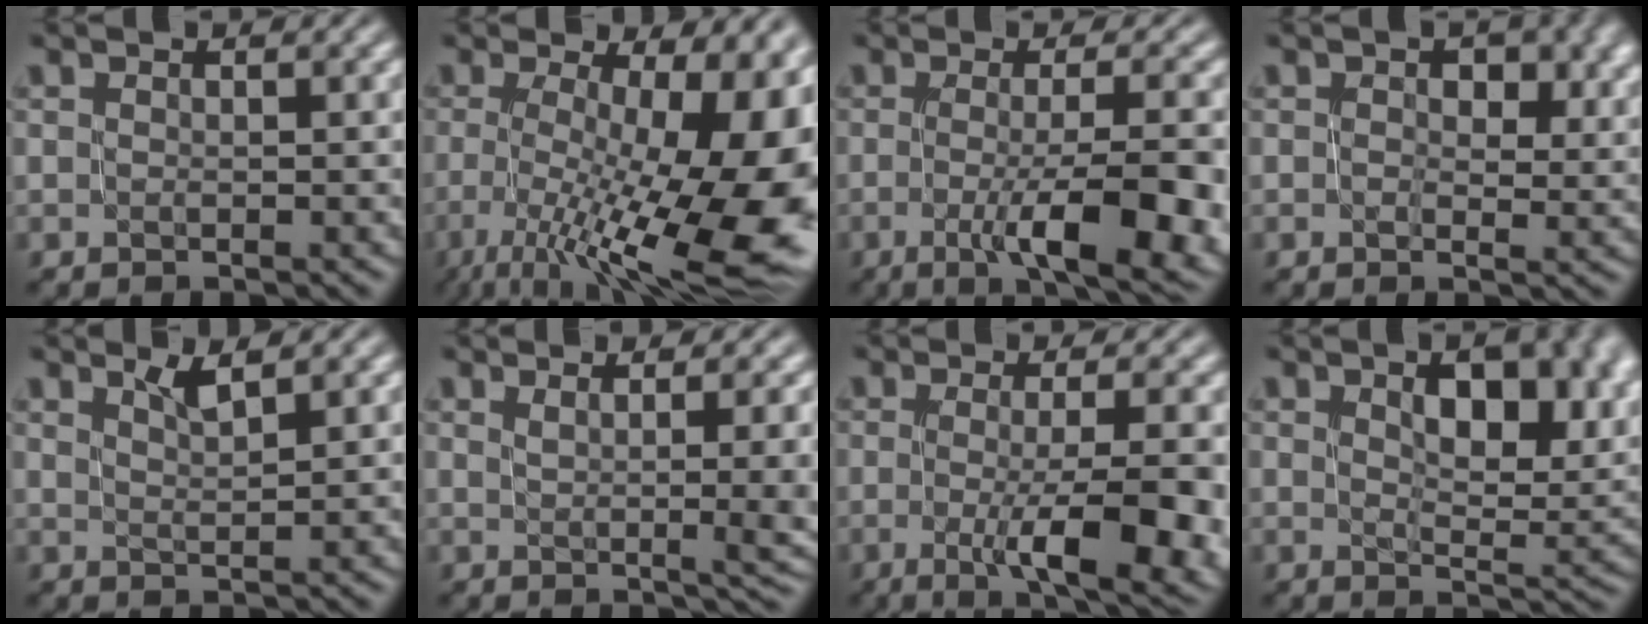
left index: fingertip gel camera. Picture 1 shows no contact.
{"total": 17.4, "force": [-4.0, 7.0, 15.4], "torque": [-0.213, -0.013, -0.054]}
{"total": 9.2, "force": [-3.0, 2.6, 8.3], "torque": [-0.118, -0.005, -0.041]}
{"total": 5.2, "force": [1.4, 3.2, 3.9], "torque": [-0.039, 0.009, 0.014]}
{"total": 1.8, "force": [1.4, 0.2, 1.0], "torque": [-0.013, 0.002, 0.024]}
{"total": 5.2, "force": [1.1, 1.5, 4.9], "torque": [-0.047, -0.001, 0.022]}
{"total": 7.5, "force": [-1.9, 1.9, 7.0], "torque": [-0.096, -0.006, -0.030]}
{"total": 9.7, "force": [2.8, 4.8, 7.9], "torque": [-0.099, -0.004, 0.049]}